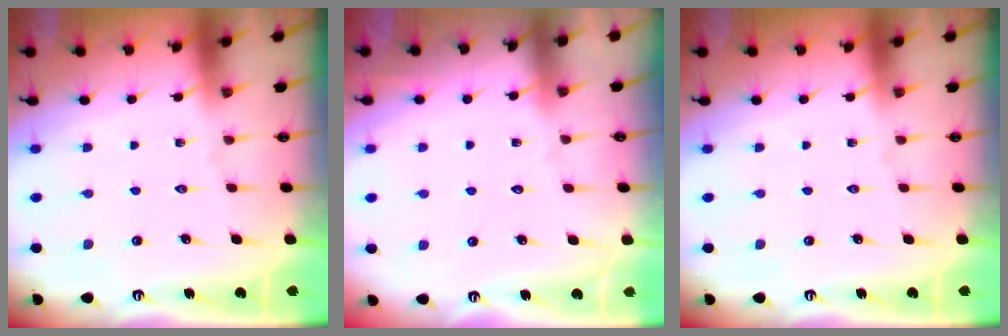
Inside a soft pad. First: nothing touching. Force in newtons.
{"total": 2.9, "press": 2.9, "slide": 0.4}
{"total": 0.0}